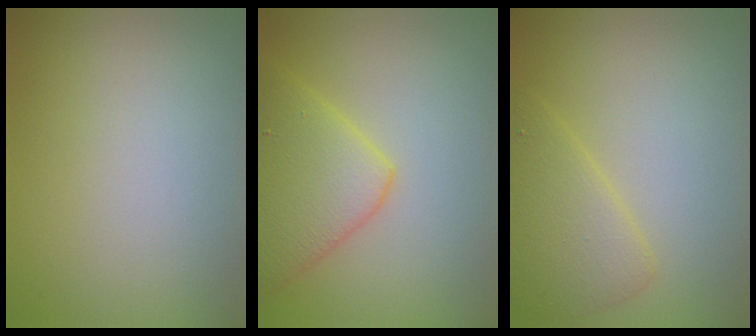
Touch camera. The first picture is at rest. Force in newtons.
{"total": 5.8, "press": 5.8, "slide": 0.3}
{"total": 3.4, "press": 3.4, "slide": 0.2}